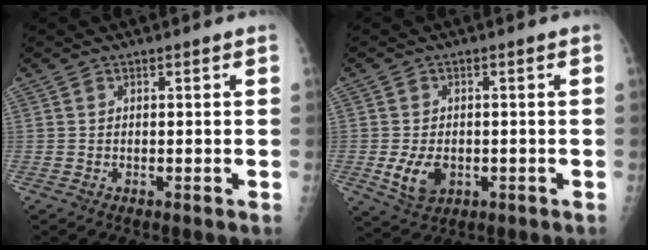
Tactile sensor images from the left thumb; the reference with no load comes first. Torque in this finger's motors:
{"motor_torque": [-0.12, 0.04, 0.62, 0.00, 0.05]}